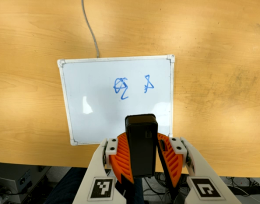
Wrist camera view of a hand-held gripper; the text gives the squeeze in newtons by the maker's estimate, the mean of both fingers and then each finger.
{"total": 7.7, "left": 8.7, "right": 6.7}